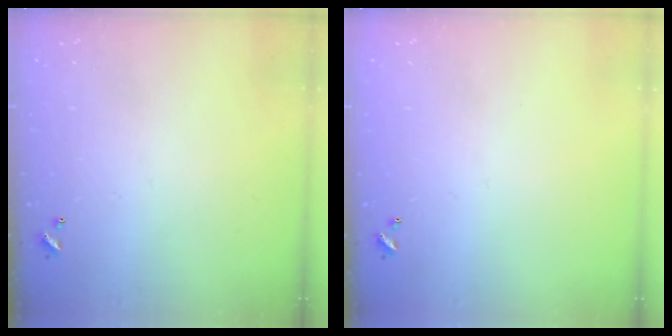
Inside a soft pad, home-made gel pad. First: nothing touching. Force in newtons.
{"total": 0.0}